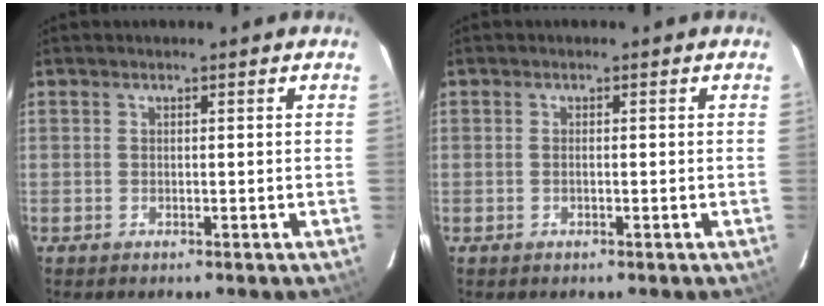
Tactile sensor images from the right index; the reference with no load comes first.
{"total": 0.7, "force": [-0.1, 0.2, 0.6], "torque": [-0.014, 0.001, -0.003]}